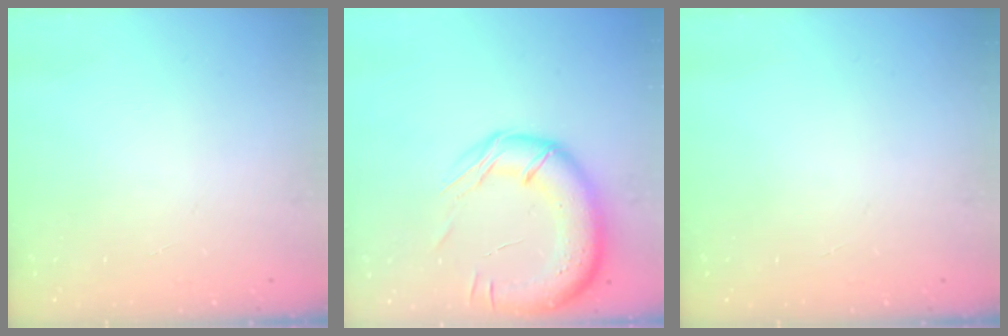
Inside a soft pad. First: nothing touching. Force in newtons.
{"total": 18.4, "press": 18.0, "slide": 3.7}
{"total": 0.0}